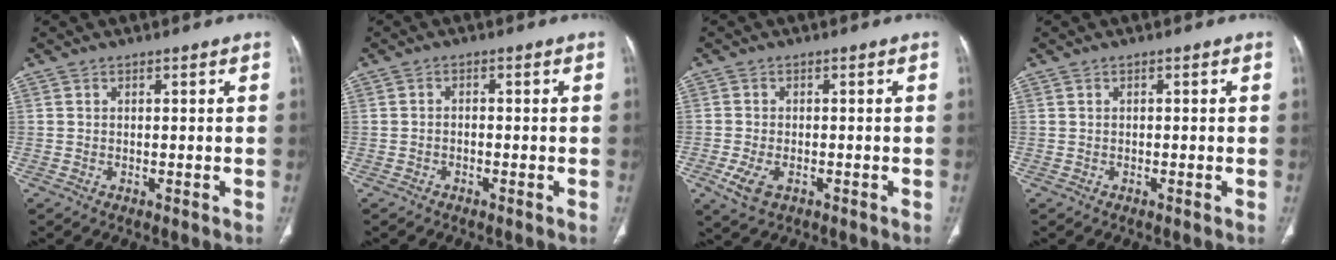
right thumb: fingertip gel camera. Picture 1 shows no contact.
{"total": 1.0, "force": [-0.5, 0.6, 0.5], "torque": [-0.007, 0.005, -0.010]}
{"total": 4.8, "force": [-1.9, 2.8, 3.4], "torque": [-0.077, -0.003, -0.031]}
{"total": 0.0}